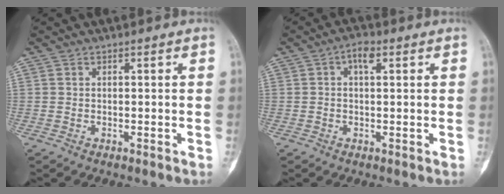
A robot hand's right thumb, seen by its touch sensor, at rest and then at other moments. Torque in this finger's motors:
{"motor_torque": [0.04, 0.03, 0.08, -0.08, 0.03]}